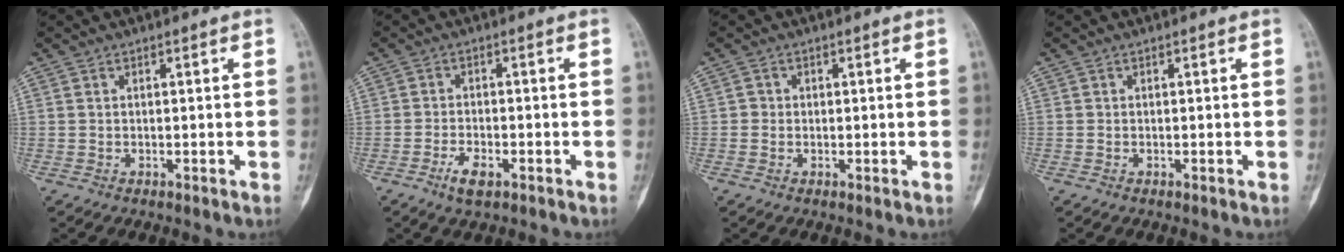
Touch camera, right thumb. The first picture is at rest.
{"total": 3.8, "force": [-2.1, 1.6, 2.8], "torque": [-0.054, 0.007, -0.038]}
{"total": 1.0, "force": [-0.1, 1.0, 0.2], "torque": [0.003, 0.004, -0.002]}
{"total": 0.0}